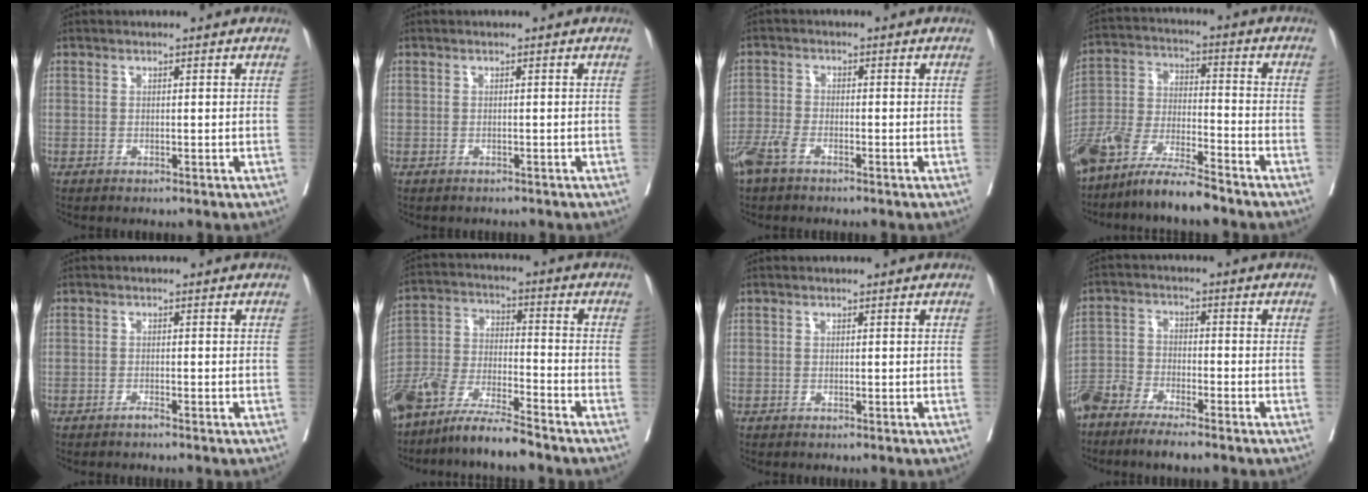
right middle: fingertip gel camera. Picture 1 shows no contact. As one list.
[{"total": 1.3, "force": [-1.2, 0.6, 0.2], "torque": [-0.007, 0.000, -0.017]}, {"total": 4.2, "force": [-2.9, 1.4, 2.6], "torque": [-0.065, -0.004, -0.060]}, {"total": 11.7, "force": [-9.7, 1.3, 6.3], "torque": [-0.128, -0.009, -0.185]}, {"total": 0.7, "force": [-0.6, -0.1, 0.3], "torque": [-0.005, 0.000, -0.012]}, {"total": 10.9, "force": [-9.2, 1.0, 5.8], "torque": [-0.117, -0.008, -0.176]}, {"total": 0.0}, {"total": 7.5, "force": [-6.2, 1.4, 4.0], "torque": [-0.077, -0.009, -0.116]}]